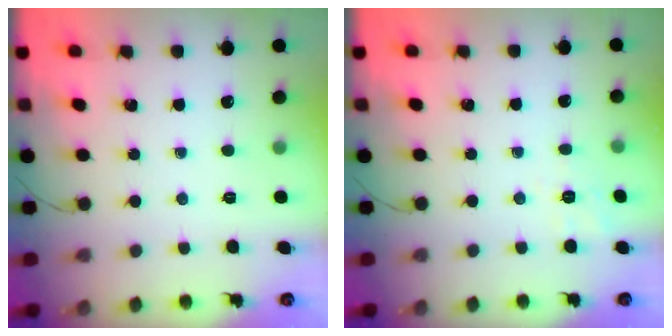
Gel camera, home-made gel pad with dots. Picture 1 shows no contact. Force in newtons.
{"total": 2.2, "press": 0.7, "slide": 2.0}